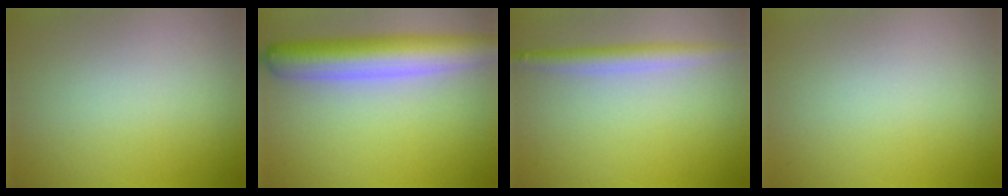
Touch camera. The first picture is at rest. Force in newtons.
{"total": 7.5, "press": 7.5, "slide": 0.4}
{"total": 2.6, "press": 2.6, "slide": 0.1}
{"total": 0.0}